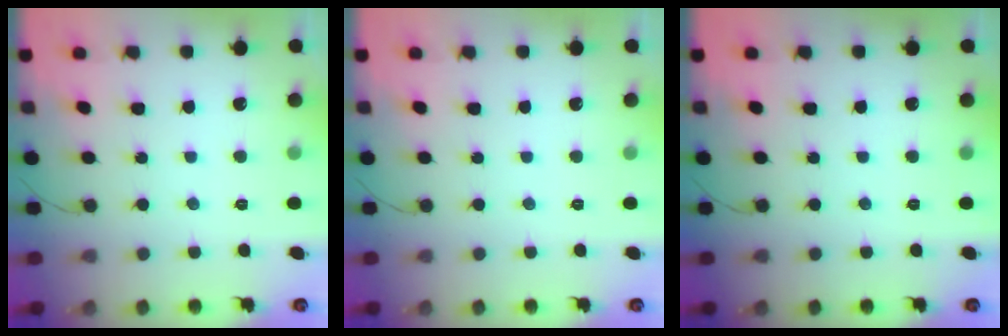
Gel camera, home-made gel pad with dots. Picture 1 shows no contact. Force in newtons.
{"total": 0.0}
{"total": 0.0}